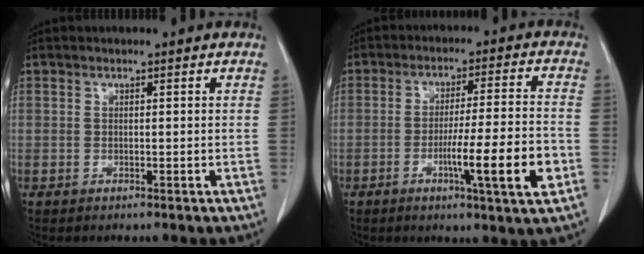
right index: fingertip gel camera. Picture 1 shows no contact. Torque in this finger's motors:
{"motor_torque": [0.94, -0.27, 0.31, 0.08]}